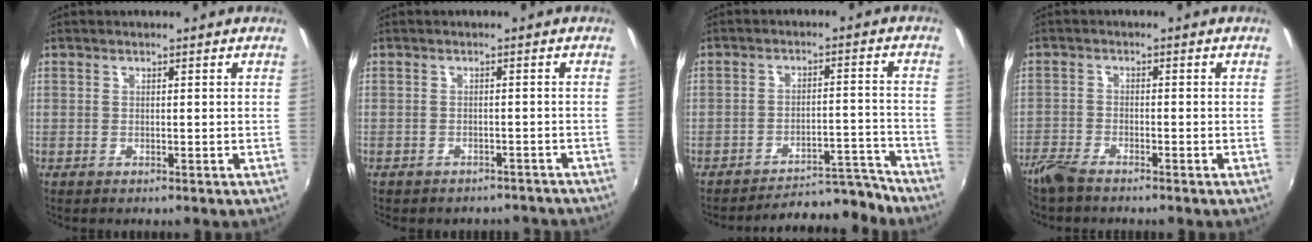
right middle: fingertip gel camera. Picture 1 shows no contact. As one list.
[{"total": 7.4, "force": [-6.6, 2.8, 1.9], "torque": [-0.043, -0.004, -0.073]}, {"total": 12.0, "force": [-11.8, 1.1, 1.9], "torque": [-0.035, 0.031, -0.159]}, {"total": 4.6, "force": [-4.1, 0.9, 2.0], "torque": [-0.055, -0.014, -0.085]}]